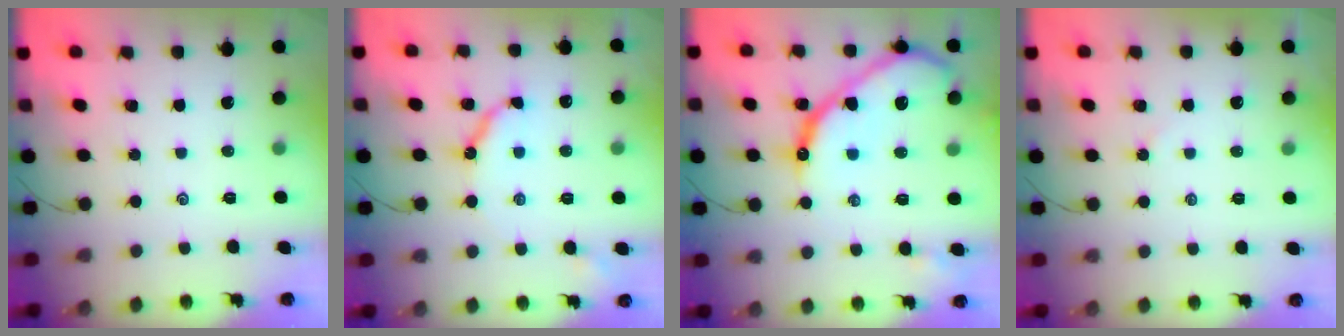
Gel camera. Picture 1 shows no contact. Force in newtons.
{"total": 8.3, "press": 8.2, "slide": 0.8}
{"total": 19.4, "press": 19.3, "slide": 1.7}
{"total": 3.0, "press": 2.9, "slide": 0.3}